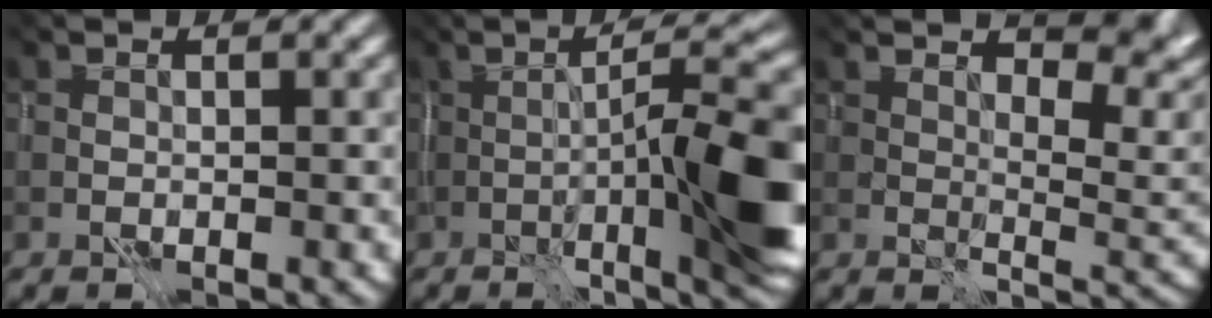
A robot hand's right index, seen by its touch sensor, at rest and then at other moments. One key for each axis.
{"total": 9.4, "fx": -4.3, "fy": 0.1, "fz": 8.4, "tx": -0.110, "ty": 0.001, "tz": -0.047}
{"total": 5.7, "fx": 2.9, "fy": 2.6, "fz": 4.1, "tx": -0.050, "ty": -0.005, "tz": 0.065}